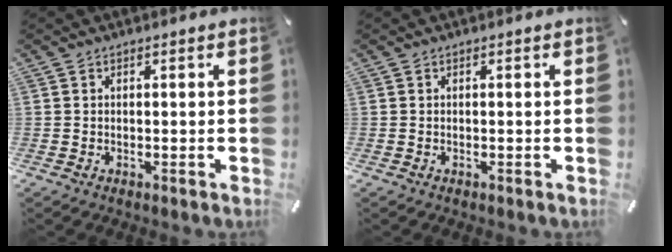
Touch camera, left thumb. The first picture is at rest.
{"total": 0.0}